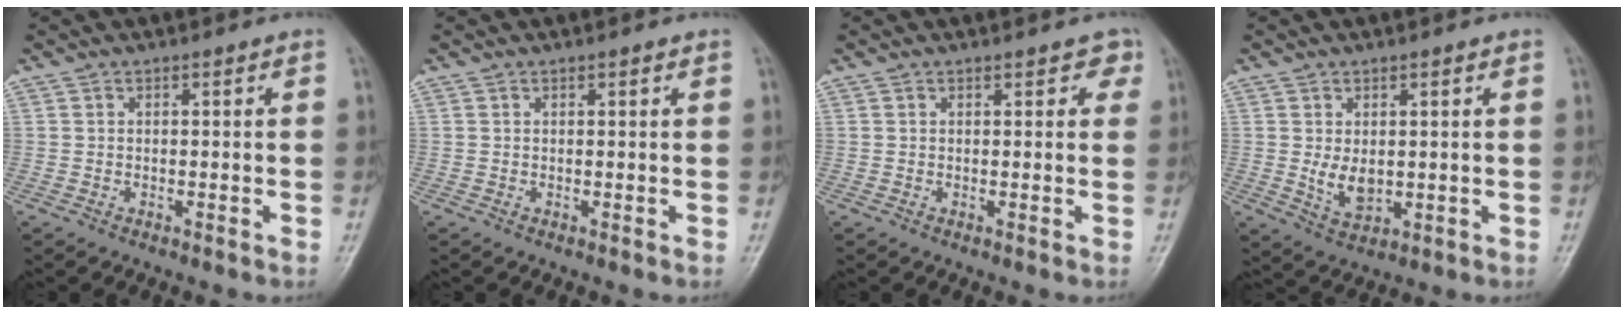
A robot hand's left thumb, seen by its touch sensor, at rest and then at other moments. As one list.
[{"total": 0.5, "force": [0.3, 0.2, 0.4], "torque": [-0.006, -0.001, 0.003]}, {"total": 2.2, "force": [1.3, 1.3, 1.2], "torque": [0.008, -0.002, 0.010]}, {"total": 4.8, "force": [0.5, 3.0, 3.7], "torque": [-0.055, -0.015, 0.018]}]